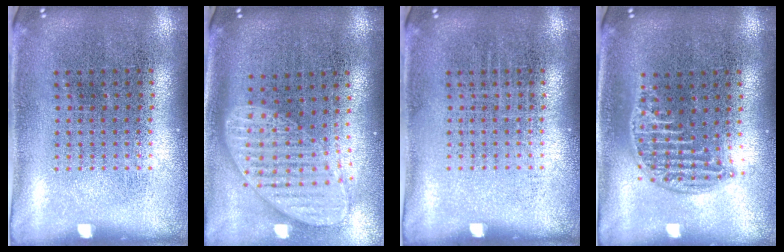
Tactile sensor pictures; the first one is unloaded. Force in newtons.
{"total": 2.0, "press": 1.5, "slide": 1.2}
{"total": 0.0}
{"total": 1.2, "press": 1.1, "slide": 0.5}